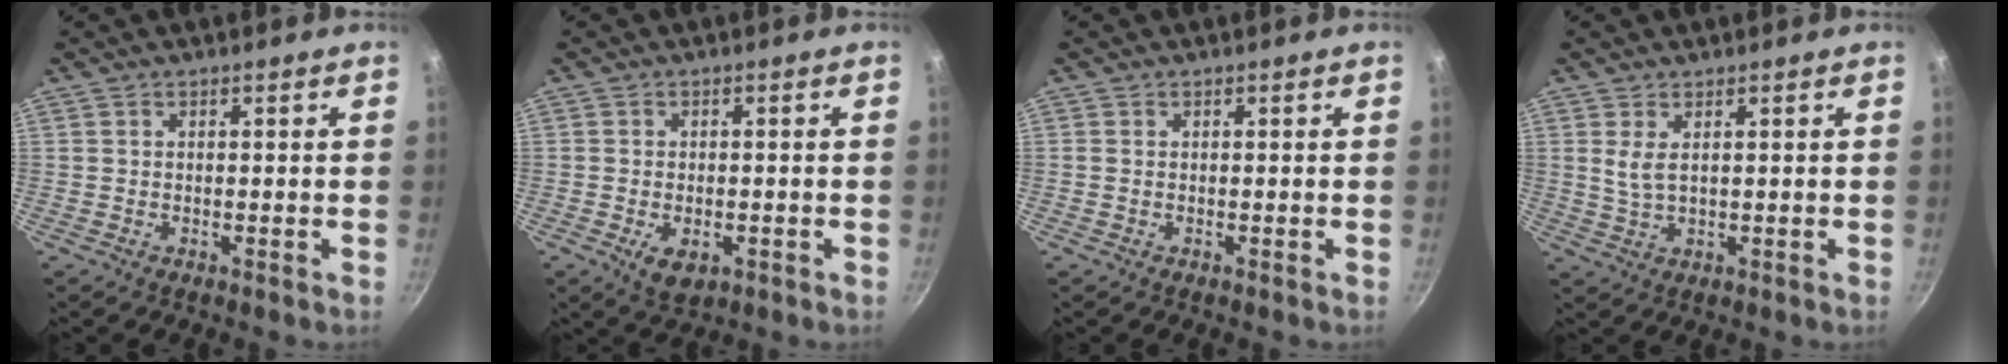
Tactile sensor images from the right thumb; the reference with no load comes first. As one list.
[{"total": 5.0, "force": [-1.7, 3.0, 3.7], "torque": [-0.053, 0.001, -0.020]}, {"total": 0.0}, {"total": 3.3, "force": [1.1, 1.5, 2.8], "torque": [-0.053, -0.008, 0.025]}]